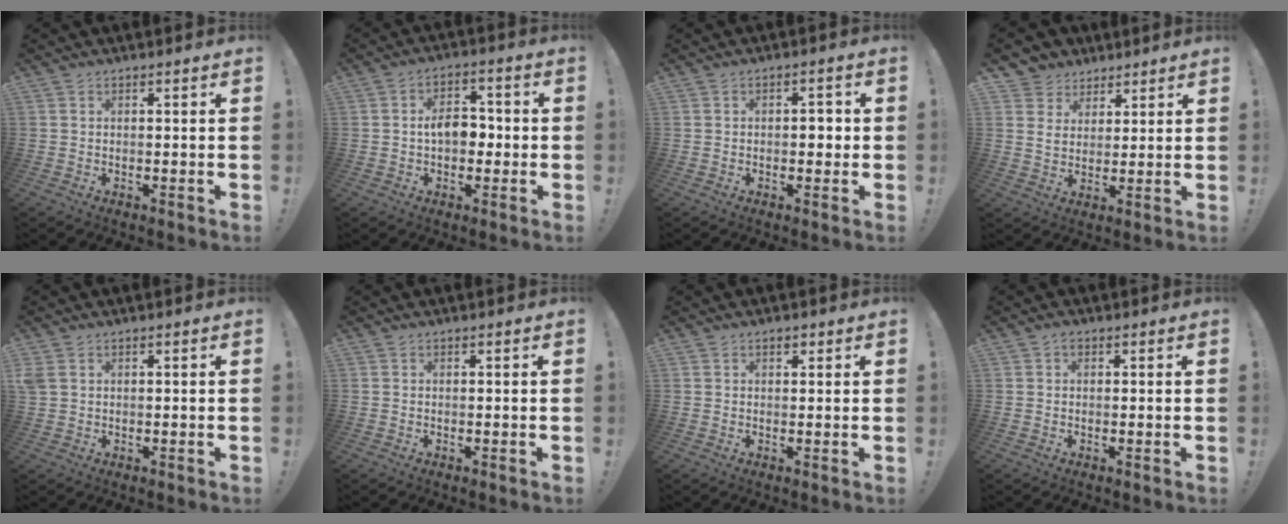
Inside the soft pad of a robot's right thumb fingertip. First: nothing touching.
{"total": 8.4, "force": [-0.6, 5.6, 6.2], "torque": [-0.093, 0.015, -0.012]}
{"total": 3.4, "force": [-0.5, 2.3, 2.4], "torque": [-0.029, 0.006, -0.013]}
{"total": 6.7, "force": [3.7, 5.5, 0.9], "torque": [-0.017, -0.027, 0.074]}
{"total": 2.2, "force": [0.7, 1.1, 1.8], "torque": [-0.035, 0.002, 0.015]}
{"total": 0.0}
{"total": 1.5, "force": [1.0, 0.9, 0.8], "torque": [0.000, -0.004, 0.014]}
{"total": 1.0, "force": [0.3, 0.8, 0.4], "torque": [-0.002, 0.002, 0.003]}